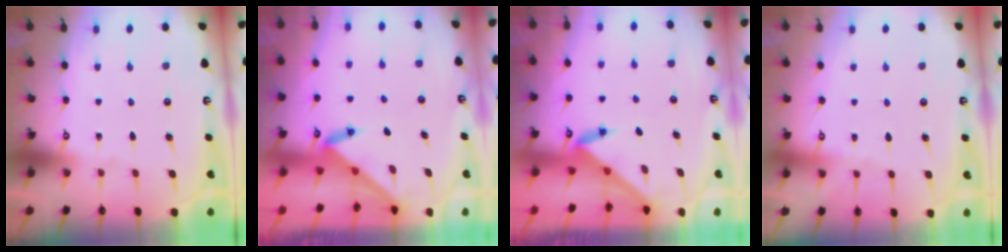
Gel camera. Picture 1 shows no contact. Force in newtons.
{"total": 3.6, "press": 3.6, "slide": 0.3}
{"total": 3.4, "press": 3.4, "slide": 0.3}
{"total": 0.7, "press": 0.6, "slide": 0.3}